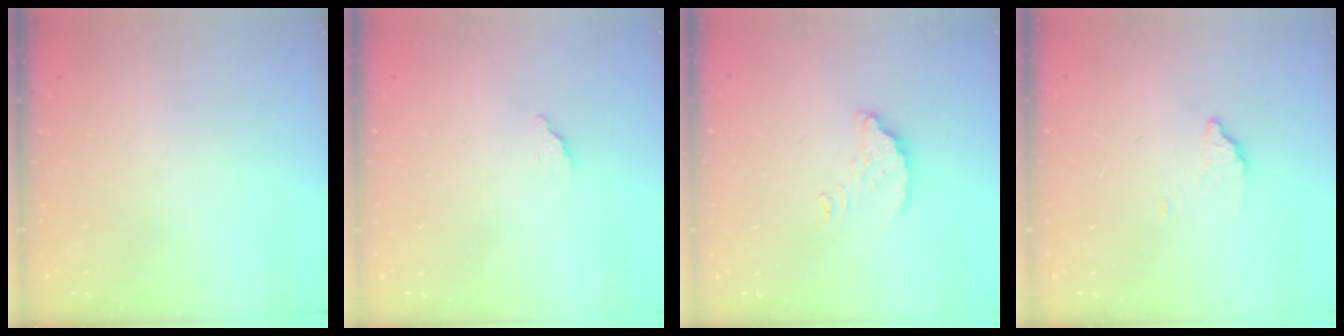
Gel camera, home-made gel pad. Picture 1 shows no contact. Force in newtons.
{"total": 1.7, "press": 1.7, "slide": 0.1}
{"total": 4.3, "press": 4.3, "slide": 0.1}
{"total": 2.4, "press": 2.4, "slide": 0.1}